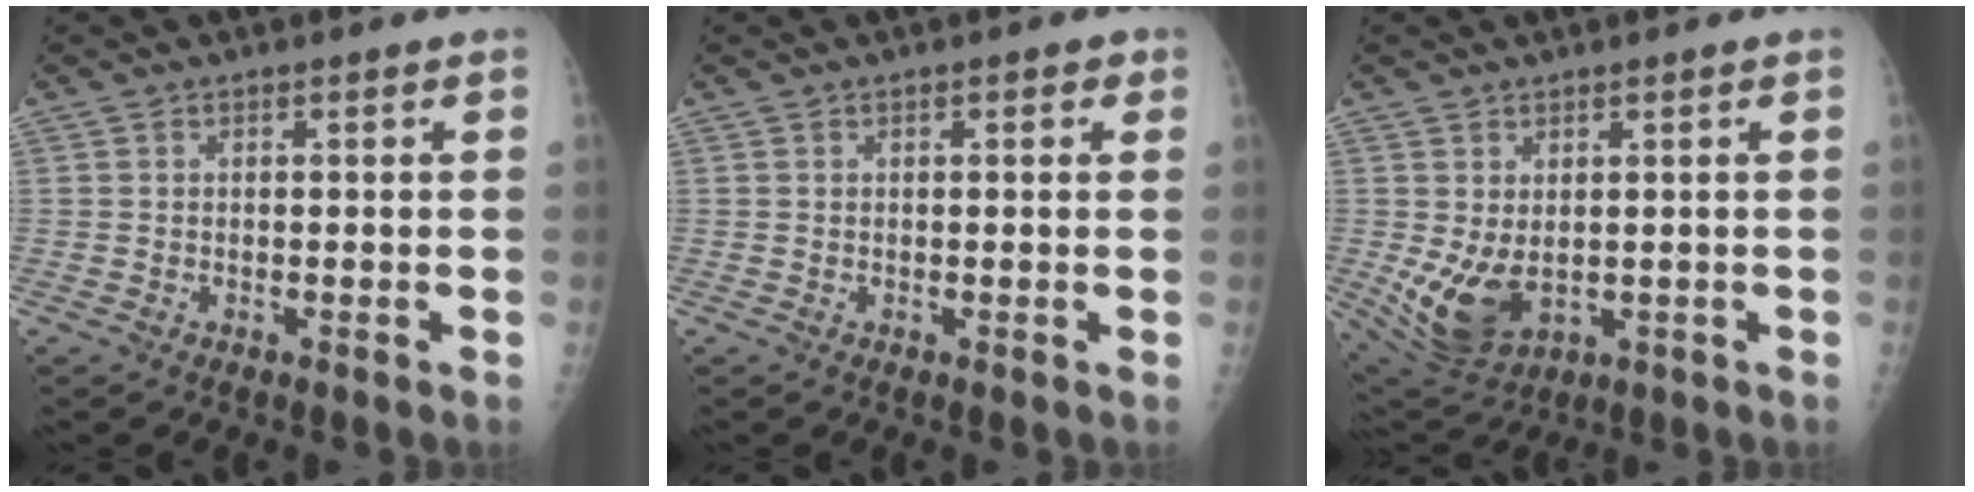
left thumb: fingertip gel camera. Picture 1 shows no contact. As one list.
[{"total": 1.8, "force": [0.8, 0.8, 1.5], "torque": [-0.013, 0.001, 0.007]}, {"total": 8.7, "force": [-0.4, 5.4, 6.9], "torque": [-0.120, -0.012, 0.015]}]